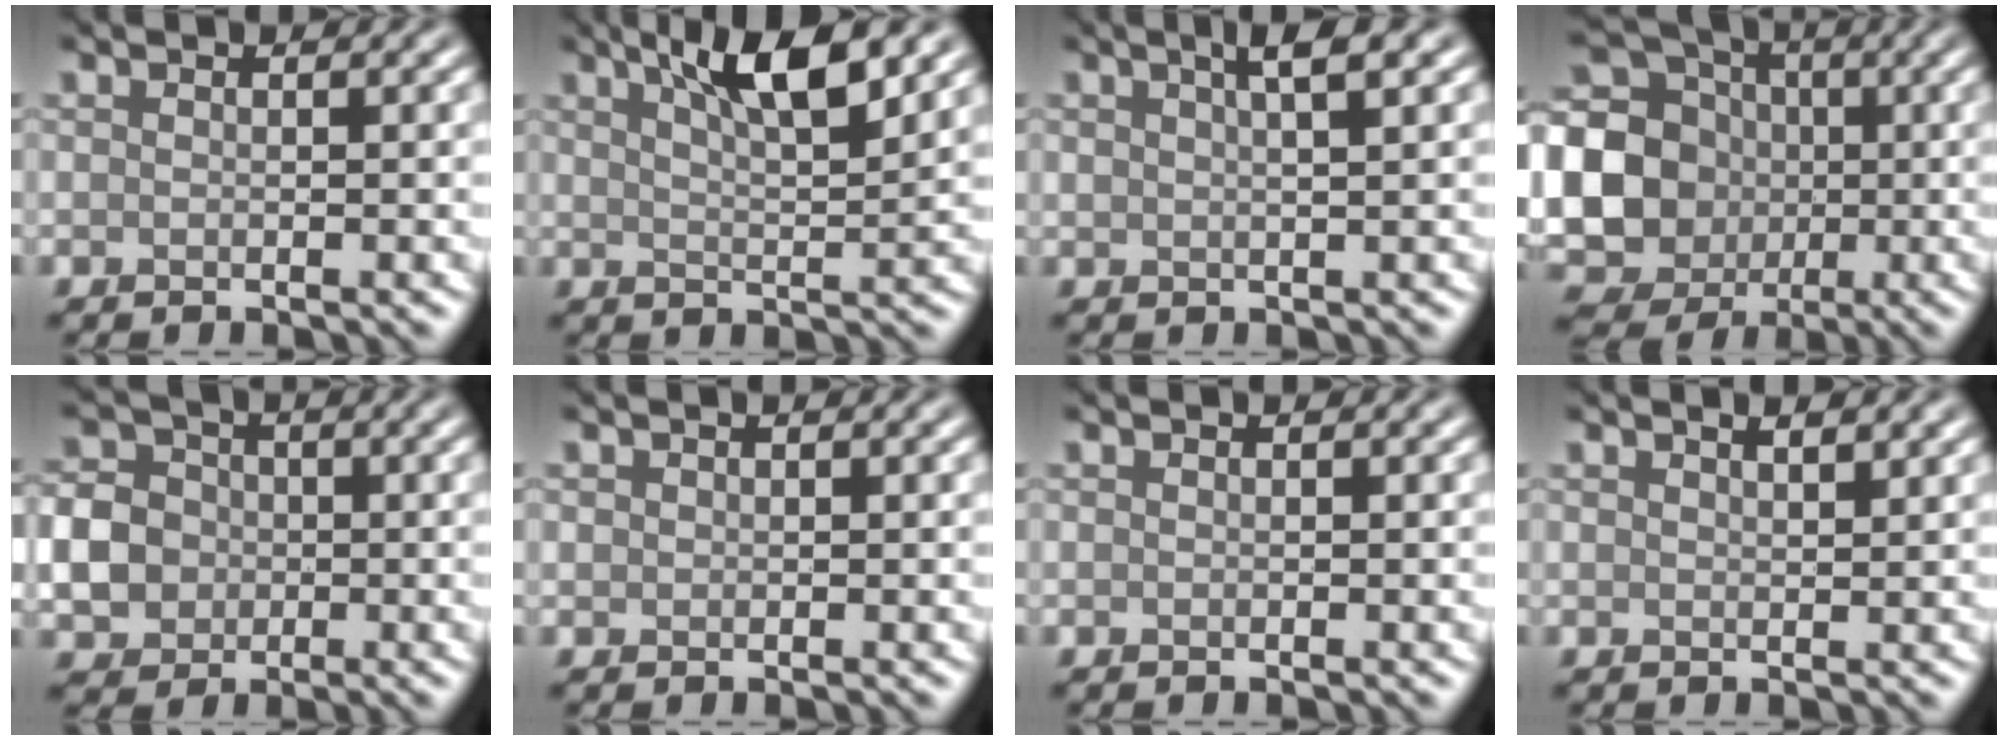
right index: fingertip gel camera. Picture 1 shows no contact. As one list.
[{"total": 5.9, "force": [3.4, 1.5, 4.6], "torque": [-0.068, 0.008, 0.054]}, {"total": 2.7, "force": [1.4, 0.6, 2.2], "torque": [-0.024, 0.011, 0.016]}, {"total": 18.3, "force": [-1.0, 17.3, 5.9], "torque": [-0.173, 0.000, -0.059]}, {"total": 5.4, "force": [-0.7, 4.8, 2.5], "torque": [-0.051, 0.001, -0.024]}, {"total": 0.5, "force": [0.2, 0.5, 0.0], "torque": [0.003, 0.000, 0.004]}, {"total": 0.0}, {"total": 1.2, "force": [1.0, 0.3, 0.6], "torque": [-0.012, 0.001, 0.018]}]